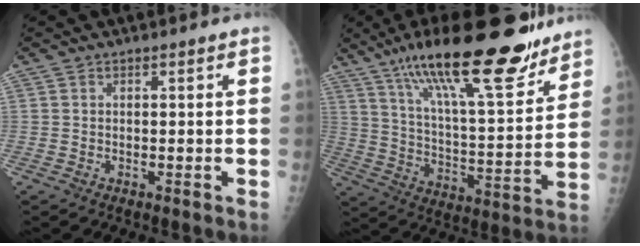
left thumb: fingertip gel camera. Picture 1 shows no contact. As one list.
[{"total": 25.7, "force": [17.9, 6.2, 17.3], "torque": [-0.252, -0.063, 0.293]}]